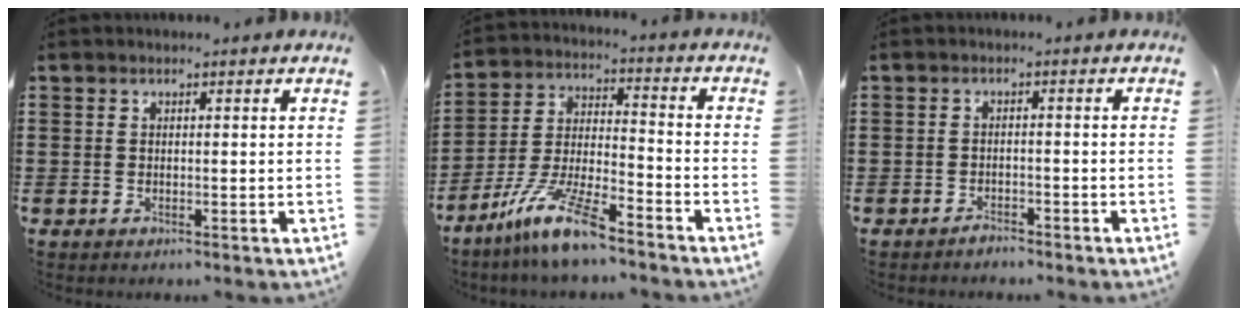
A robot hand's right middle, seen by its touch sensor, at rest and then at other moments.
{"total": 10.7, "force": [-8.4, 1.3, 6.6], "torque": [-0.144, 0.004, -0.167]}
{"total": 1.5, "force": [-1.5, 0.4, 0.2], "torque": [-0.009, 0.001, -0.031]}